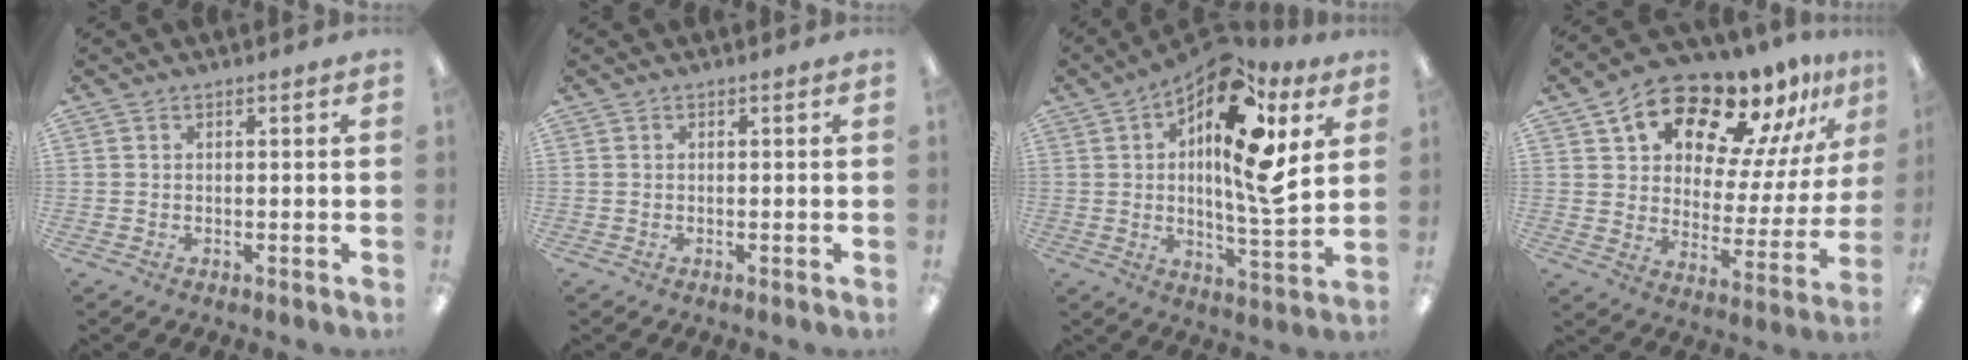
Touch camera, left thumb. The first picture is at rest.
{"total": 0.0}
{"total": 18.7, "force": [8.2, 5.9, 15.8], "torque": [-0.248, -0.050, 0.121]}
{"total": 16.3, "force": [12.9, 7.1, 7.1], "torque": [-0.119, -0.098, 0.218]}